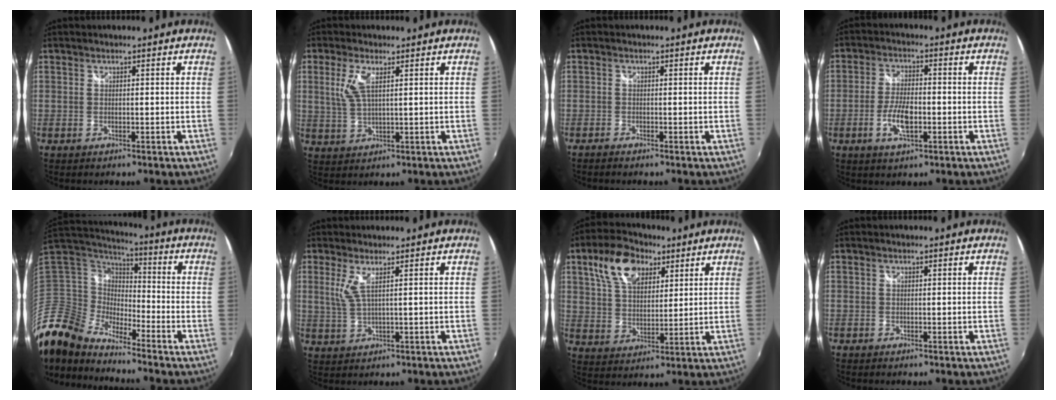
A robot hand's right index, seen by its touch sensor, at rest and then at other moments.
{"total": 5.2, "force": [1.8, 1.8, 4.6], "torque": [-0.100, 0.003, 0.038]}
{"total": 1.2, "force": [-1.1, 0.4, 0.4], "torque": [-0.013, -0.005, -0.023]}
{"total": 6.8, "force": [-2.2, 2.8, 5.8], "torque": [-0.122, -0.002, -0.041]}
{"total": 14.0, "force": [-12.0, 5.5, 4.7], "torque": [-0.109, 0.009, -0.260]}
{"total": 3.2, "force": [1.3, -0.1, 2.9], "torque": [-0.062, -0.006, 0.029]}
{"total": 12.1, "force": [6.3, 7.0, 7.6], "torque": [-0.147, 0.026, 0.114]}
{"total": 0.0}